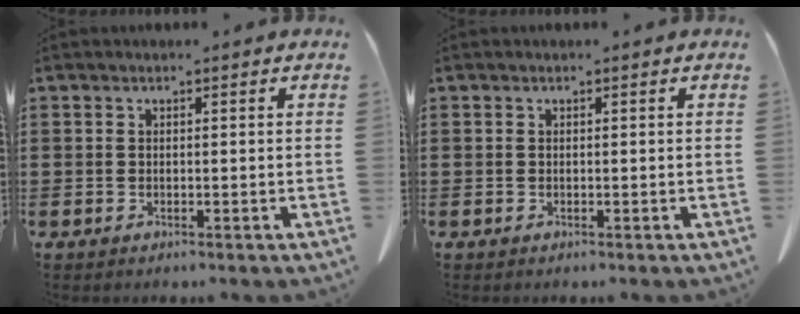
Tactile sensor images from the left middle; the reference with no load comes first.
{"total": 0.0}